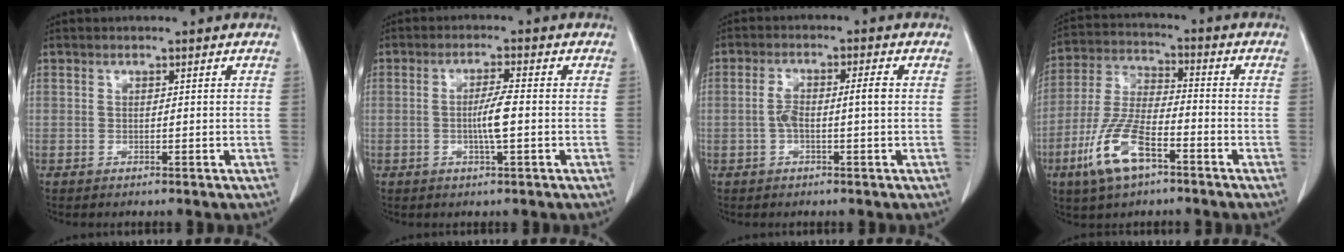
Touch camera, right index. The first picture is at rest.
{"total": 4.2, "force": [-0.6, 0.0, 4.1], "torque": [-0.079, -0.004, -0.013]}
{"total": 4.2, "force": [0.3, 0.8, 4.2], "torque": [-0.087, 0.012, 0.005]}
{"total": 11.2, "force": [-5.7, 3.6, 9.0], "torque": [-0.197, -0.005, -0.107]}